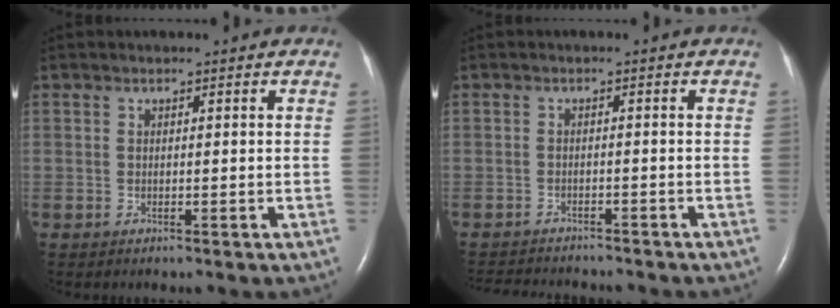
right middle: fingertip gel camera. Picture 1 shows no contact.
{"total": 9.2, "force": [-8.6, 1.7, 2.8], "torque": [-0.046, -0.008, -0.115]}